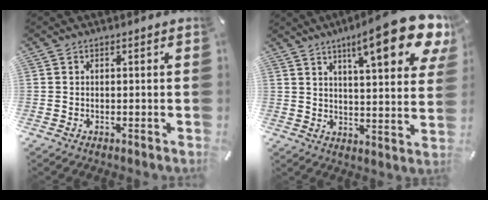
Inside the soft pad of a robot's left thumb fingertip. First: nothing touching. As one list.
[{"total": 18.6, "force": [10.5, 4.6, 14.6], "torque": [-0.222, -0.053, 0.162]}]